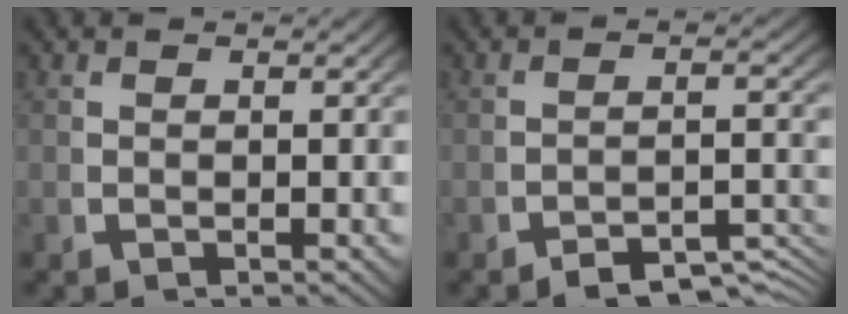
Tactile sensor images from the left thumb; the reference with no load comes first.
{"total": 5.8, "force": [-4.6, 2.1, 2.7], "torque": [-0.033, -0.011, -0.070]}